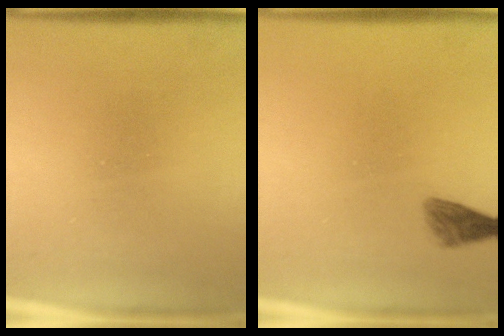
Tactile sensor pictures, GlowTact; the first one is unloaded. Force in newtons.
{"total": 1.9}